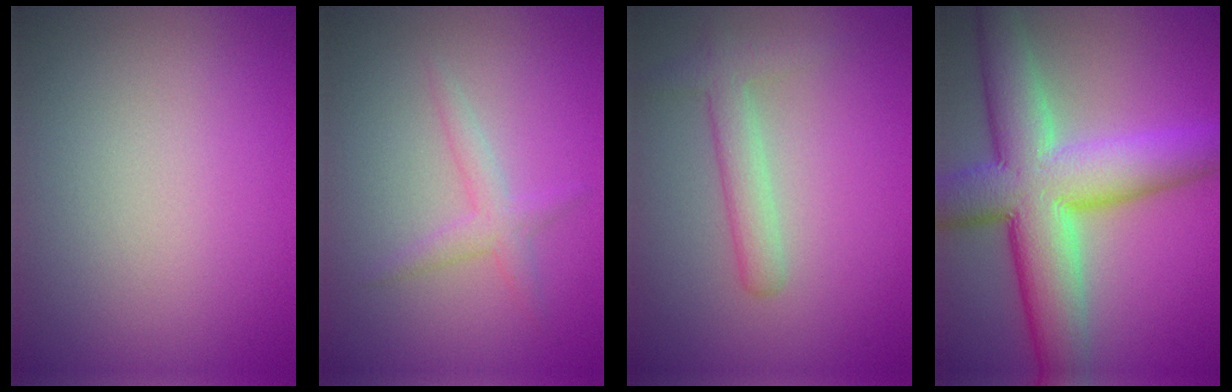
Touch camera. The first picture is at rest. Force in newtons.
{"total": 1.8, "press": 1.8, "slide": 0.0}
{"total": 2.7, "press": 2.7, "slide": 0.1}
{"total": 11.3, "press": 11.3, "slide": 0.5}